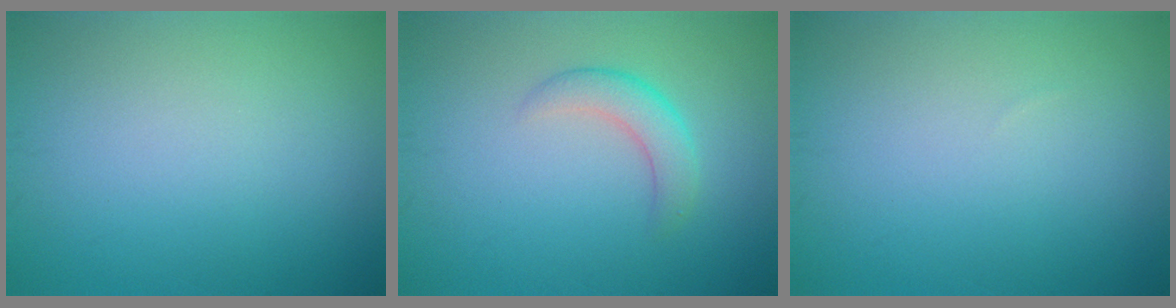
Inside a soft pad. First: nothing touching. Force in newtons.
{"total": 2.6, "press": 2.6, "slide": 0.1}
{"total": 0.0}